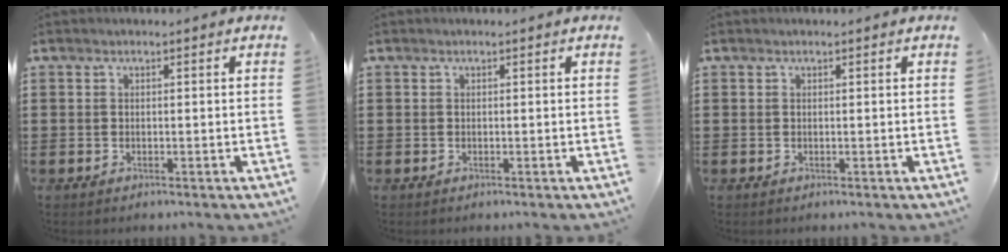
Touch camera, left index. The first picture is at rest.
{"total": 0.0}
{"total": 0.0}